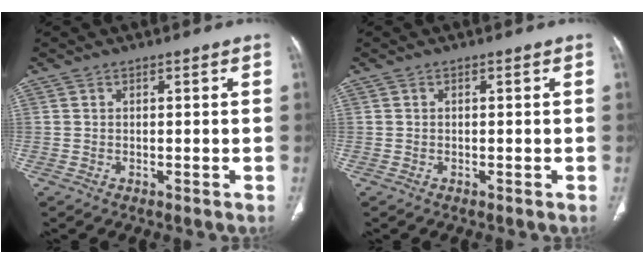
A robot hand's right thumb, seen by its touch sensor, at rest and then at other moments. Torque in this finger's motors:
{"motor_torque": [-0.34, -0.09, 0.26, 0.12, -0.05]}